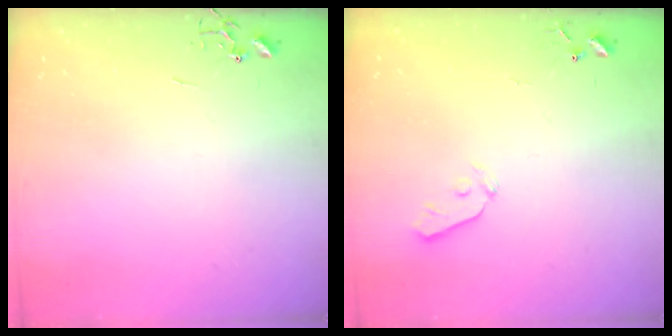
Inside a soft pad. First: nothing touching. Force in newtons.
{"total": 4.1, "press": 4.0, "slide": 0.6}